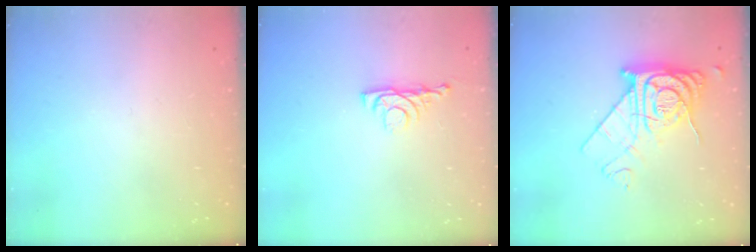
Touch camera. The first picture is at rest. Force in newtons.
{"total": 4.3, "press": 4.2, "slide": 0.7}
{"total": 13.2, "press": 13.1, "slide": 1.4}